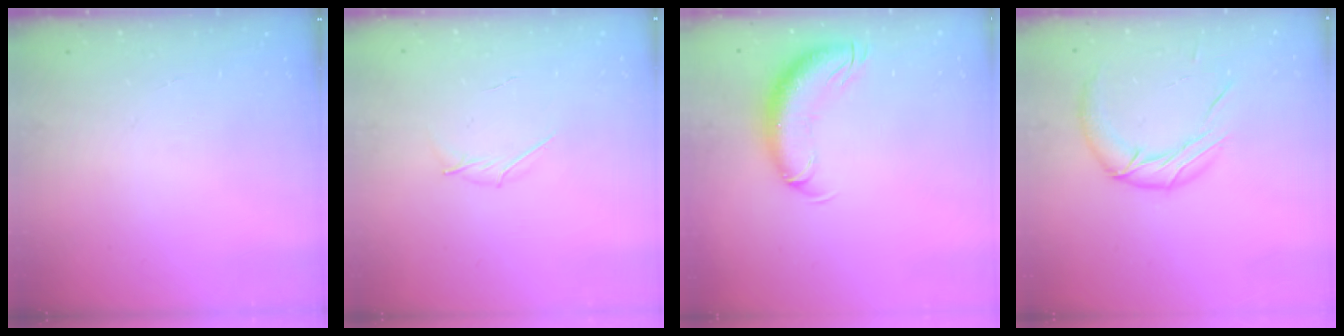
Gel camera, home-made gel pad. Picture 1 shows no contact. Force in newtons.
{"total": 3.3, "press": 3.2, "slide": 0.8}
{"total": 12.1, "press": 11.8, "slide": 2.7}
{"total": 12.0, "press": 11.9, "slide": 0.7}